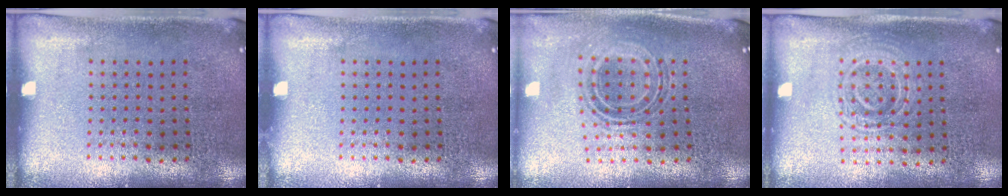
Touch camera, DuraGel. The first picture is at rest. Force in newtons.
{"total": 0.0}
{"total": 0.8, "press": 0.8, "slide": 0.3}
{"total": 1.4, "press": 1.3, "slide": 0.4}